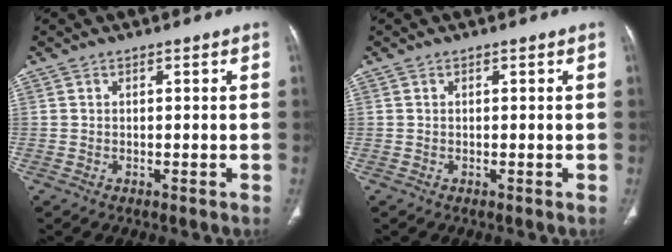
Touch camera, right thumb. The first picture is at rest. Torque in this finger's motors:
{"motor_torque": [0.00, 0.00, -0.07, 0.07, 0.01]}